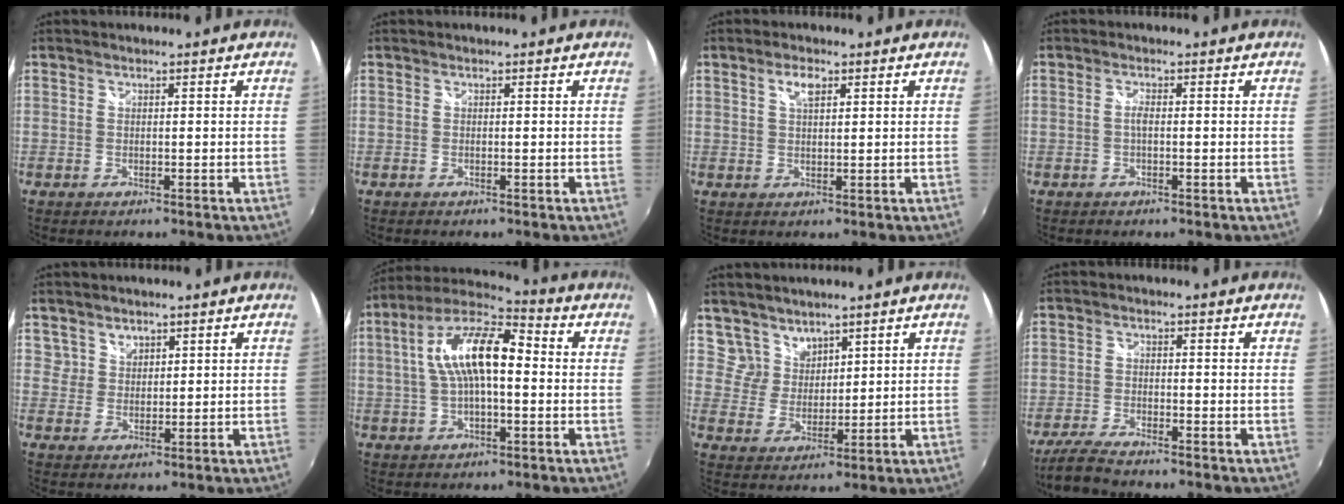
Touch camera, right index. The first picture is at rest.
{"total": 0.0}
{"total": 3.0, "force": [1.5, 1.2, 2.3], "torque": [-0.041, 0.004, 0.024]}
{"total": 1.3, "force": [-0.2, 0.4, 1.2], "torque": [-0.024, 0.002, -0.006]}
{"total": 3.2, "force": [2.3, 2.2, -0.1], "torque": [0.013, 0.011, 0.043]}
{"total": 14.3, "force": [0.9, 5.8, 13.1], "torque": [-0.245, 0.024, 0.007]}
{"total": 5.5, "force": [4.5, 3.2, 0.0], "torque": [0.010, 0.011, 0.093]}
{"total": 5.7, "force": [-5.1, 0.7, 2.5], "torque": [-0.076, -0.016, -0.099]}